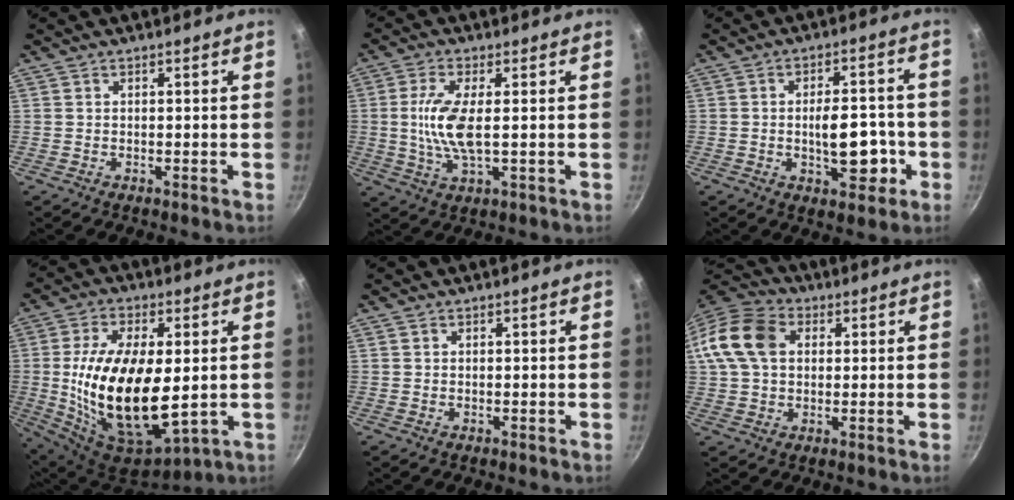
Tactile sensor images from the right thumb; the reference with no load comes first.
{"total": 8.7, "force": [0.5, 2.9, 8.1], "torque": [-0.176, -0.004, 0.008]}
{"total": 10.0, "force": [-2.2, 5.1, 8.3], "torque": [-0.087, 0.018, -0.029]}
{"total": 22.6, "force": [-0.2, 11.1, 19.7], "torque": [-0.359, -0.013, 0.011]}
{"total": 0.5, "force": [0.2, 0.4, 0.1], "torque": [-0.001, 0.002, 0.002]}
{"total": 14.2, "force": [3.0, 10.5, 9.1], "torque": [-0.169, 0.023, 0.041]}